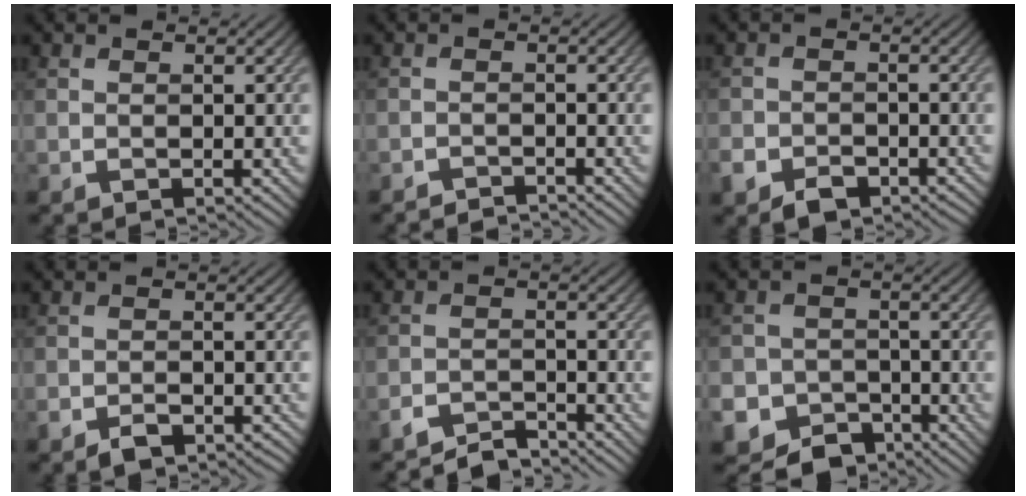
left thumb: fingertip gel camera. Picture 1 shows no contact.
{"total": 2.2, "force": [-2.1, 0.1, 0.3], "torque": [-0.003, 0.001, -0.039]}
{"total": 4.6, "force": [-3.1, 2.8, 2.0], "torque": [-0.038, -0.009, -0.057]}
{"total": 3.1, "force": [-2.2, 1.5, 1.5], "torque": [-0.023, -0.003, -0.037]}
{"total": 4.3, "force": [-4.1, 0.6, 1.0], "torque": [-0.016, 0.003, -0.076]}
{"total": 10.6, "force": [-7.2, 7.6, 1.8], "torque": [-0.046, -0.039, -0.123]}